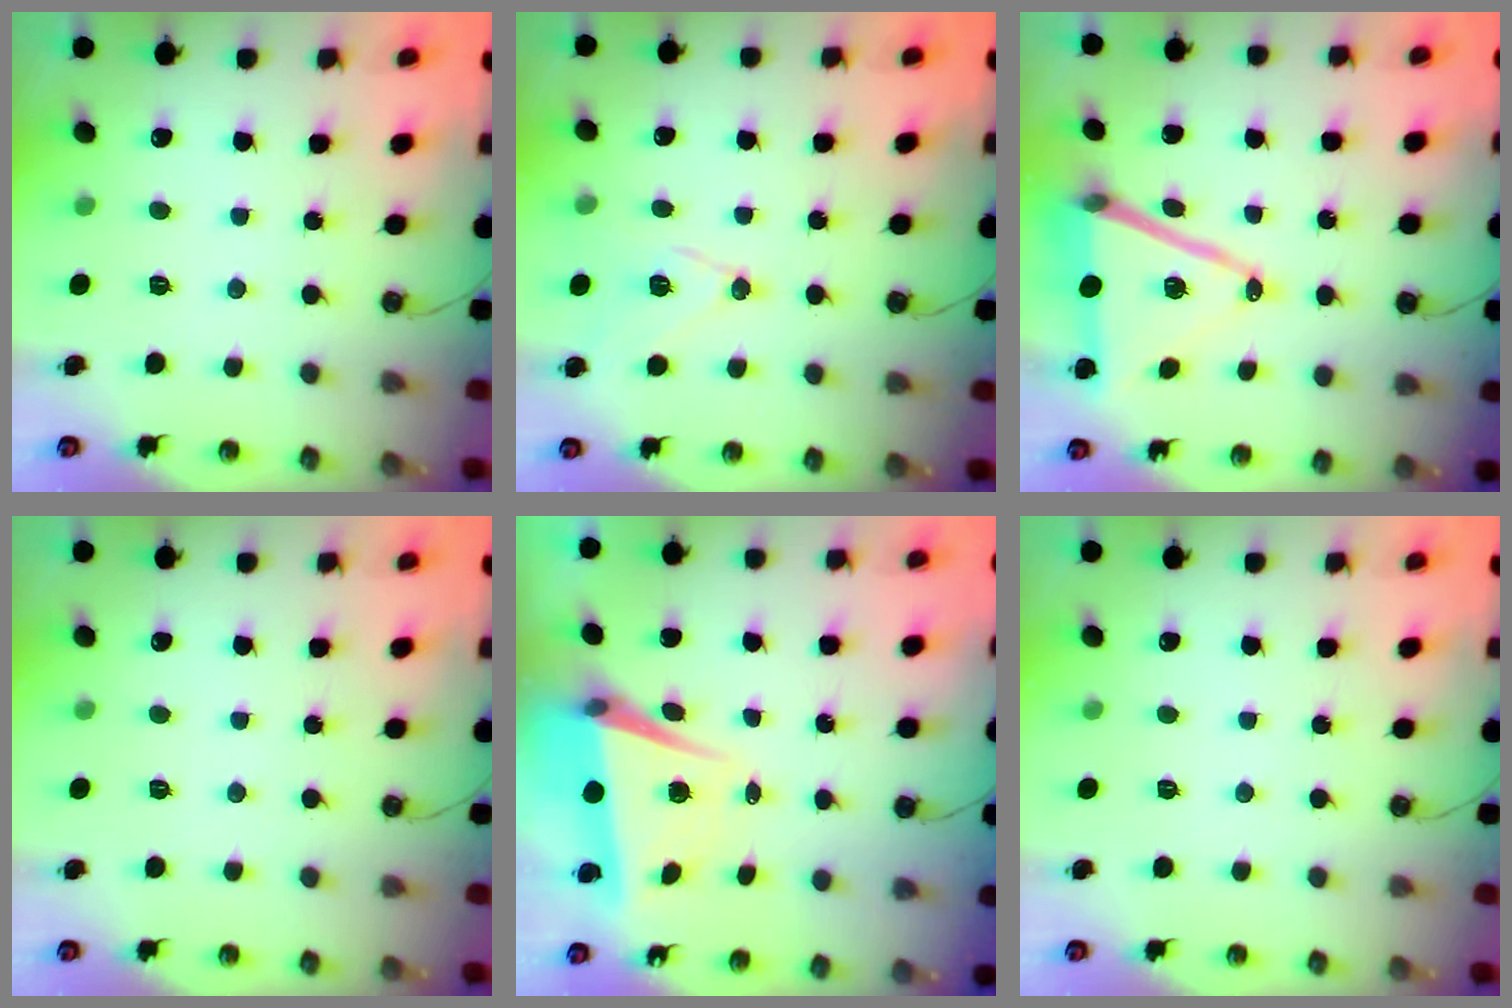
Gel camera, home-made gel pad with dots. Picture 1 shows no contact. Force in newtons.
{"total": 12.4, "press": 11.9, "slide": 3.5}
{"total": 16.0, "press": 15.5, "slide": 3.7}
{"total": 0.0}
{"total": 6.6, "press": 6.5, "slide": 1.2}
{"total": 0.0}